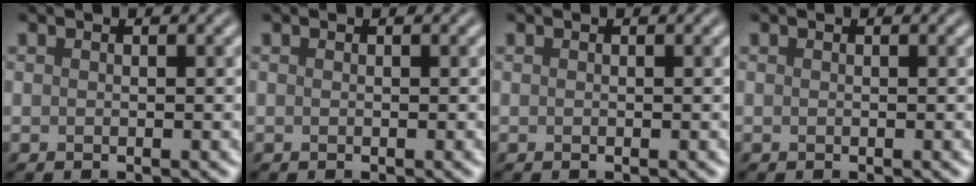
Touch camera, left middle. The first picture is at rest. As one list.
[{"total": 0.0}, {"total": 0.0}, {"total": 0.0}]